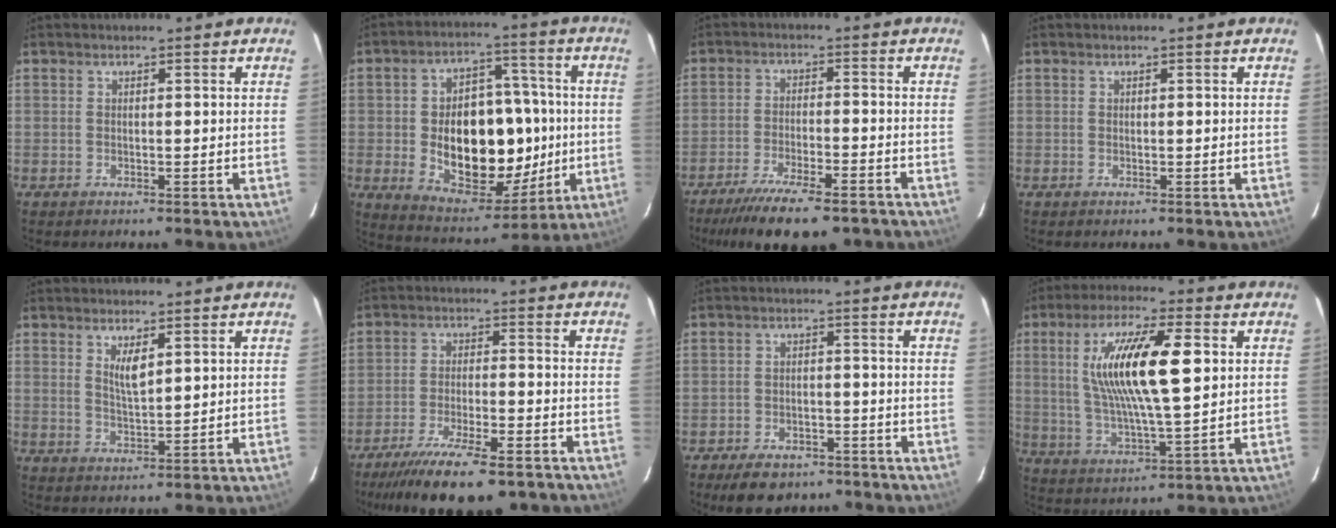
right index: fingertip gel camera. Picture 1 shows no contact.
{"total": 19.9, "force": [-1.6, 12.8, 15.2], "torque": [-0.270, 0.012, -0.002]}
{"total": 14.5, "force": [-11.4, 3.4, 8.2], "torque": [-0.171, -0.035, -0.180]}
{"total": 0.0}
{"total": 3.9, "force": [1.8, 1.2, 3.3], "torque": [-0.058, -0.005, 0.034]}
{"total": 16.9, "force": [-13.3, 4.0, 9.7], "torque": [-0.194, -0.034, -0.208]}
{"total": 10.6, "force": [-8.1, 5.4, 4.2], "torque": [-0.105, 0.007, -0.113]}
{"total": 16.7, "force": [3.8, 3.9, 15.8], "torque": [-0.294, 0.008, 0.073]}